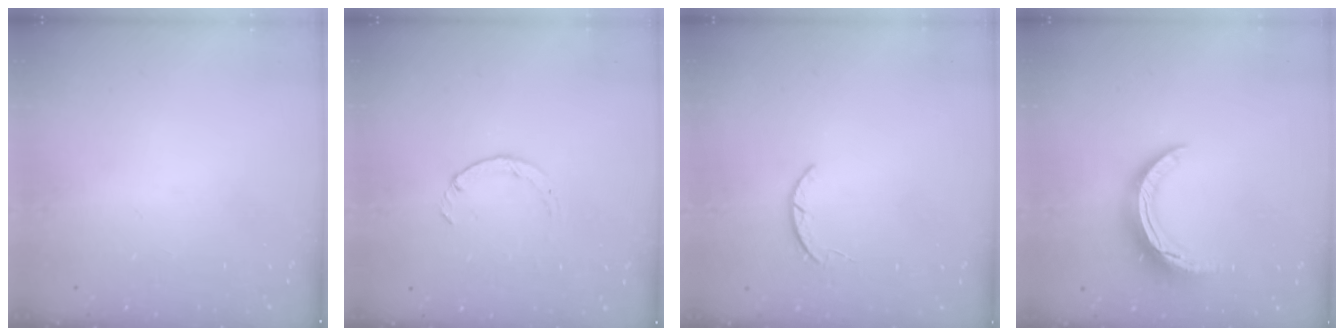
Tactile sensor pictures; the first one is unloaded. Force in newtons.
{"total": 2.2, "press": 2.1, "slide": 0.4}
{"total": 1.9, "press": 1.9, "slide": 0.3}
{"total": 10.8, "press": 10.8, "slide": 0.5}